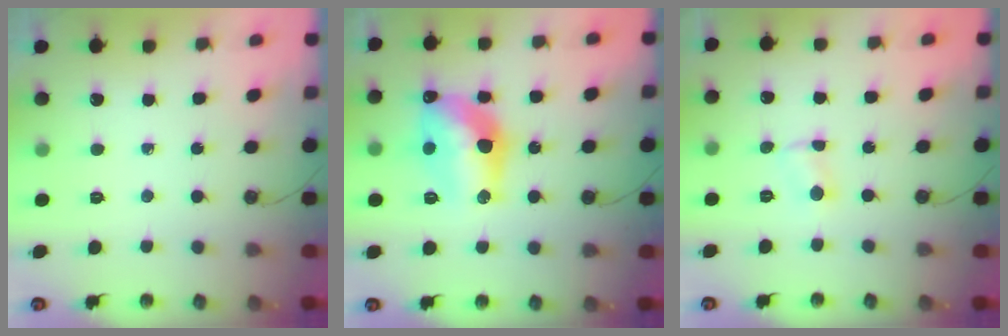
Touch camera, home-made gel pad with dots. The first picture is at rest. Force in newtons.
{"total": 13.7, "press": 13.7, "slide": 0.8}
{"total": 2.7, "press": 2.6, "slide": 0.5}